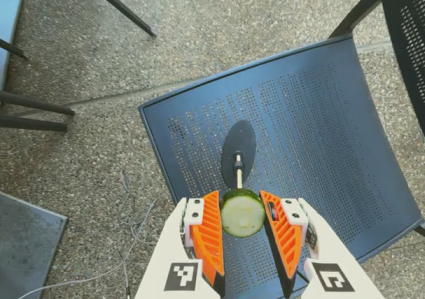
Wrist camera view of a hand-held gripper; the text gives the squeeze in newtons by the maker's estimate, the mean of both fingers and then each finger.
{"total": 10.1, "left": 9.5, "right": 10.6}